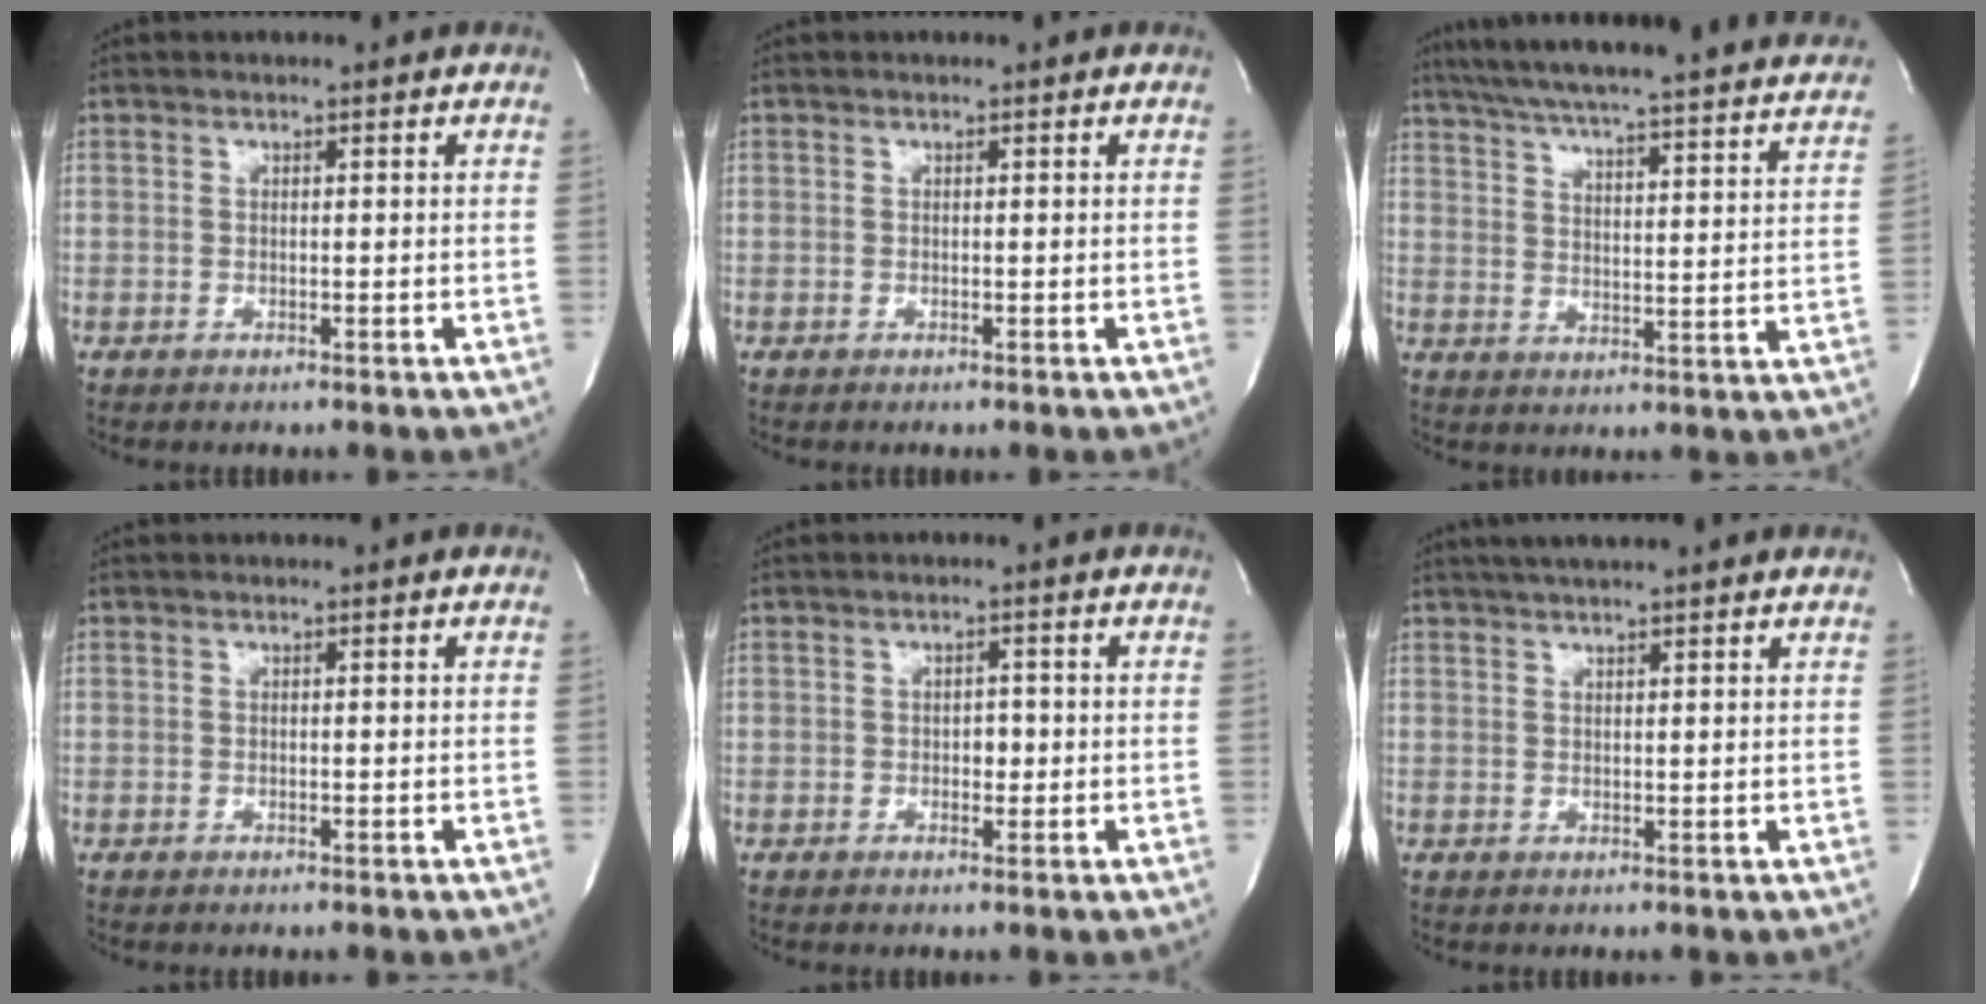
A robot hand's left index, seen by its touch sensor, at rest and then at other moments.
{"total": 0.0}
{"total": 33.1, "force": [30.1, 2.3, 13.6], "torque": [-0.225, -0.059, 0.373]}
{"total": 0.0}
{"total": 1.7, "force": [-0.2, 1.1, 1.2], "torque": [-0.015, 0.003, -0.002]}
{"total": 7.6, "force": [6.5, 0.4, 3.9], "torque": [-0.064, 0.033, 0.088]}